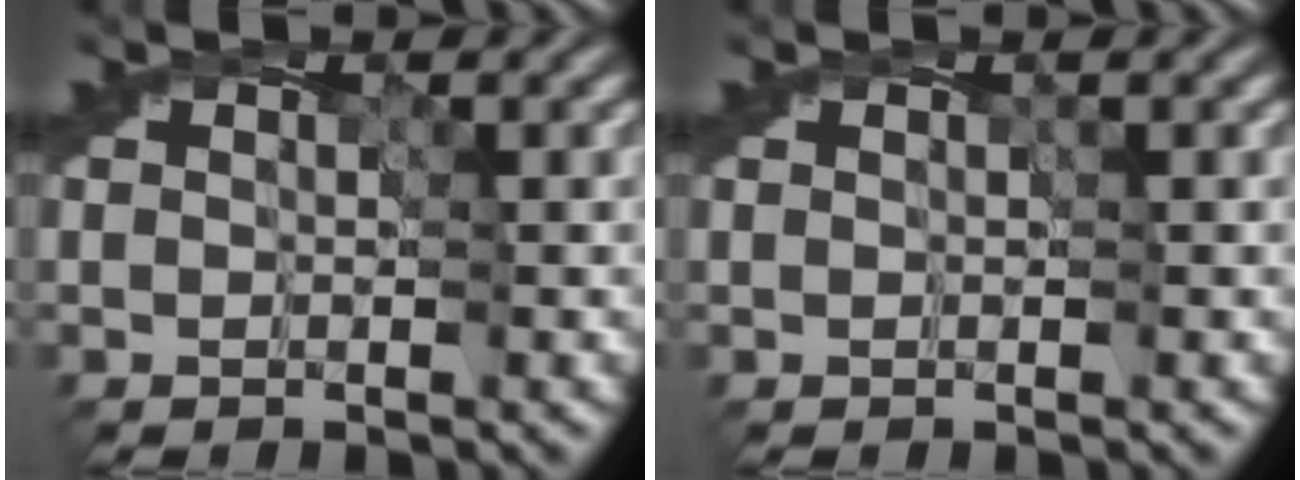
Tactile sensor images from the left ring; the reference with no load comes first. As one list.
[{"total": 0.0}]